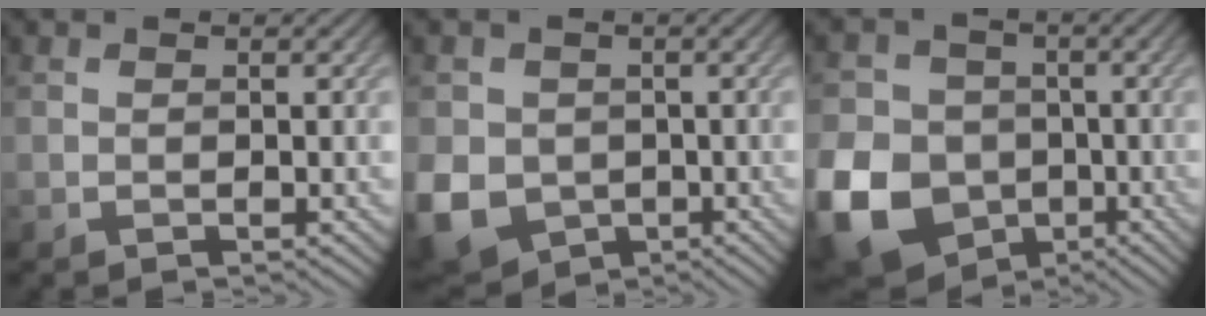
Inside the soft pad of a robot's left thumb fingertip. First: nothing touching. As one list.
[{"total": 9.7, "force": [-2.1, 8.2, 4.8], "torque": [-0.135, -0.039, -0.041]}, {"total": 15.4, "force": [-5.3, 12.7, 6.8], "torque": [-0.199, -0.051, -0.113]}]